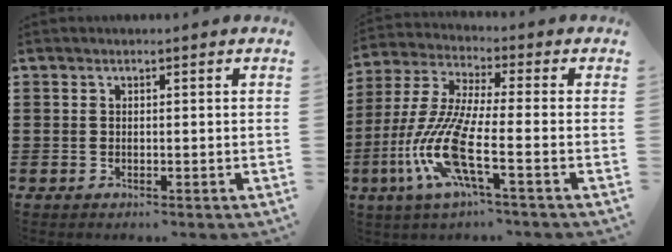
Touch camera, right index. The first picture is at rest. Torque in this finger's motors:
{"motor_torque": [2.14, 0.00, 1.05, 0.21]}